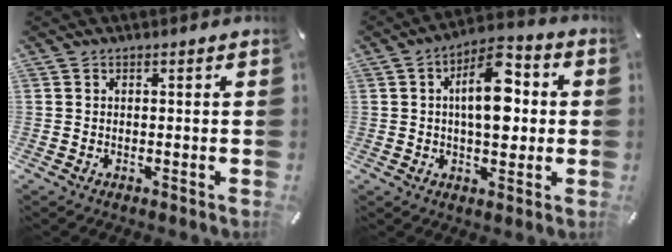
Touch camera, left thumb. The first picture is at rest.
{"total": 13.1, "force": [1.8, 7.0, 10.9], "torque": [-0.166, -0.008, 0.028]}